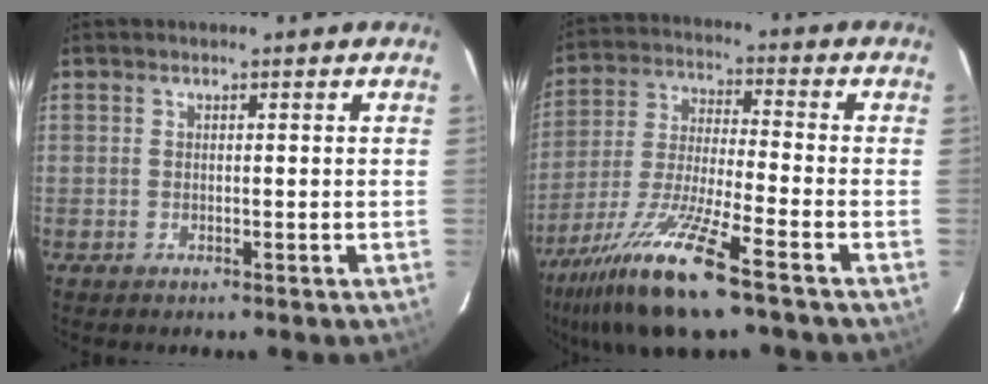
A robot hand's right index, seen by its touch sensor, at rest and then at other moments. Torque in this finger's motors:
{"motor_torque": [1.60, -0.54, 0.73, 0.21]}